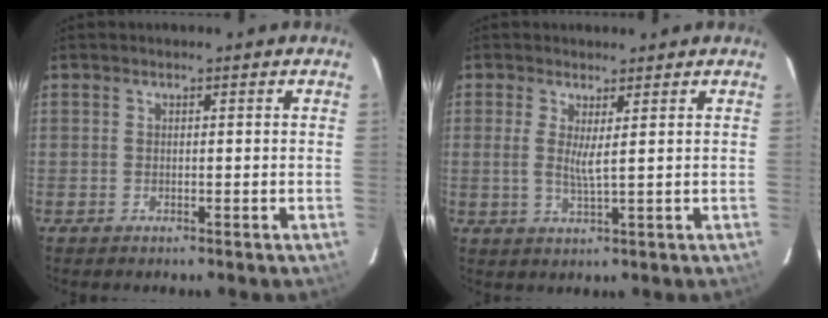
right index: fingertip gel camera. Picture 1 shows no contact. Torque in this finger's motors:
{"motor_torque": [-0.02, 0.03, 0.06, 0.05]}